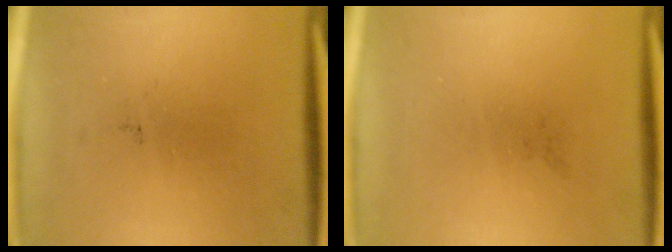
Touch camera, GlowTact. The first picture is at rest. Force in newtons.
{"total": 0.0}